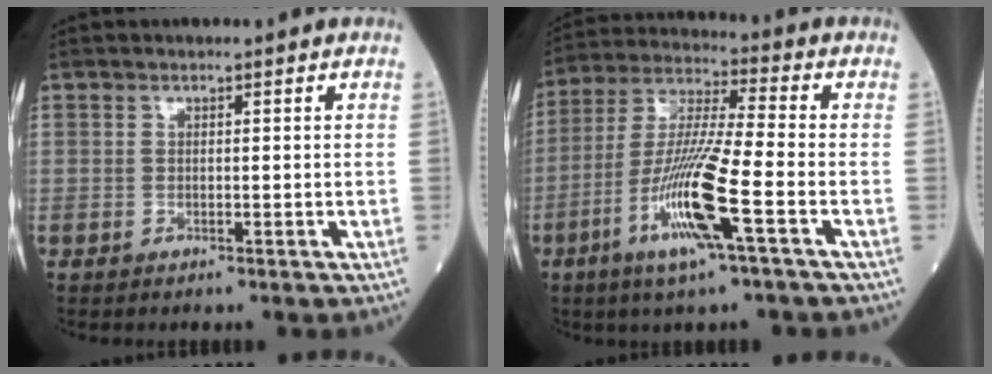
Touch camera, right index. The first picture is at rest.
{"total": 13.6, "force": [-5.3, 0.0, 12.6], "torque": [-0.256, -0.012, -0.105]}